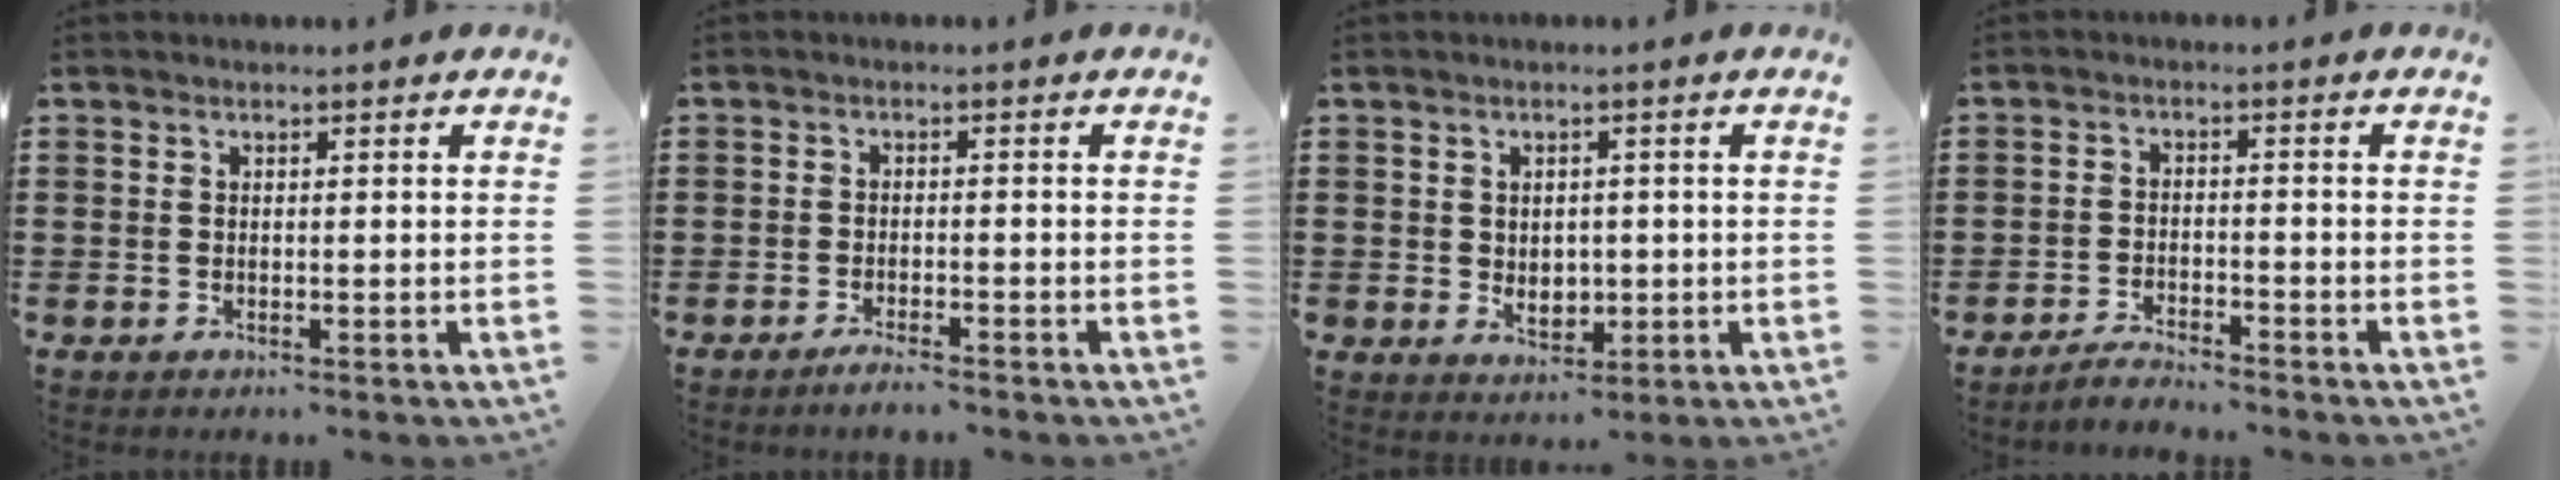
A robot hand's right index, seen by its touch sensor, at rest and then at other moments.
{"total": 2.0, "force": [-1.9, 0.0, 0.7], "torque": [-0.014, 0.001, -0.035]}
{"total": 2.6, "force": [0.3, 2.4, 1.1], "torque": [-0.022, 0.005, 0.001]}
{"total": 2.8, "force": [-2.8, 0.1, 0.3], "torque": [-0.010, 0.003, -0.057]}